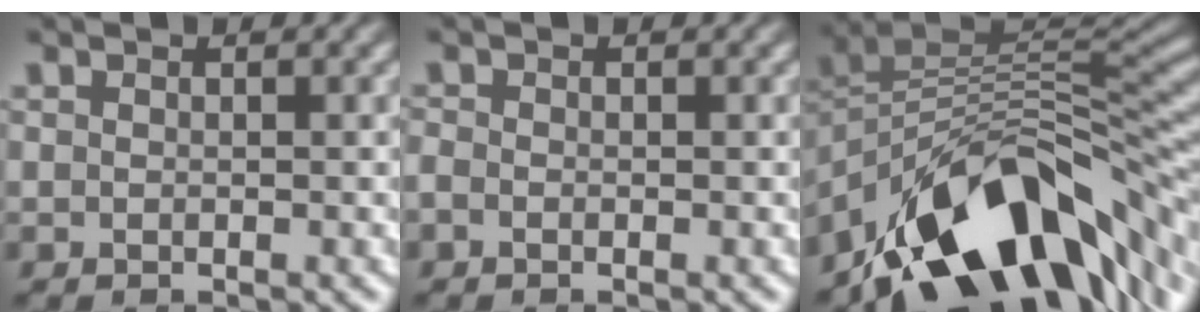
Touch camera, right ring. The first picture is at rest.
{"total": 1.1, "force": [-0.8, 0.8, 0.2], "torque": [-0.006, -0.004, -0.015]}
{"total": 17.4, "force": [-6.0, 10.1, 12.9], "torque": [-0.190, -0.028, -0.076]}